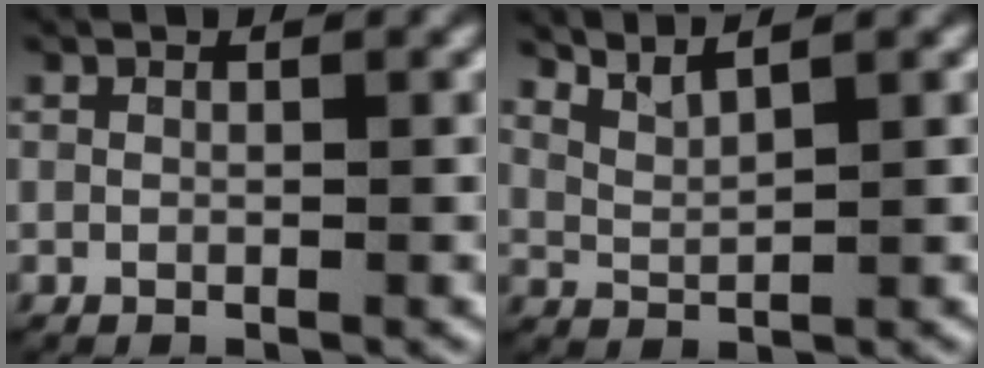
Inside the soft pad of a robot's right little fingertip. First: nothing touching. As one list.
[{"total": 3.0, "force": [2.6, 0.9, 1.3], "torque": [-0.034, -0.002, 0.048]}]